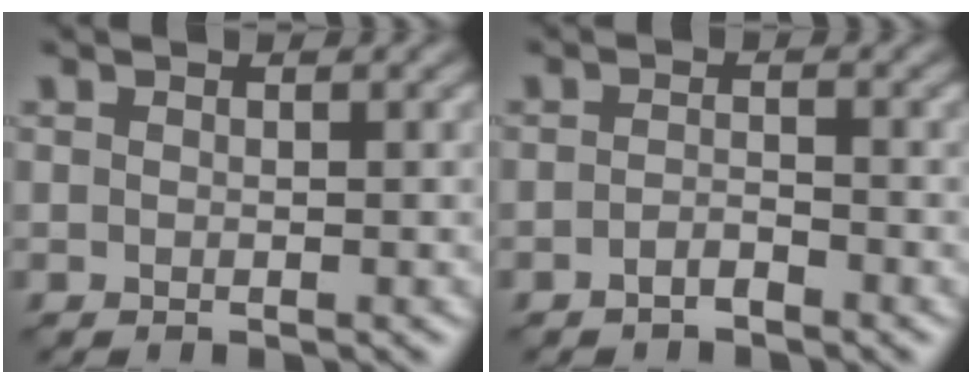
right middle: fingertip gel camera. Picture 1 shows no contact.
{"total": 1.3, "force": [-1.0, 0.4, 0.7], "torque": [-0.015, 0.002, -0.019]}